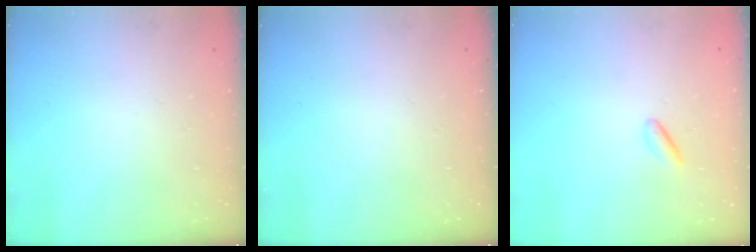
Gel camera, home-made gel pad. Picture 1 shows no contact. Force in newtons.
{"total": 0.0}
{"total": 1.6, "press": 1.5, "slide": 0.7}